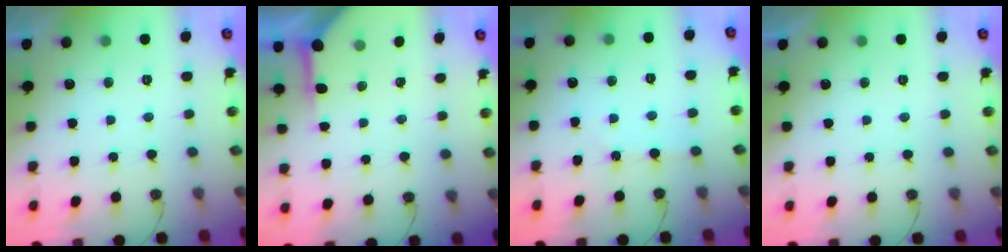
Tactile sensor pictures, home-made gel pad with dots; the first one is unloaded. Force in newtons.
{"total": 3.9, "press": 3.8, "slide": 0.4}
{"total": 1.9, "press": 1.8, "slide": 0.3}
{"total": 0.0}